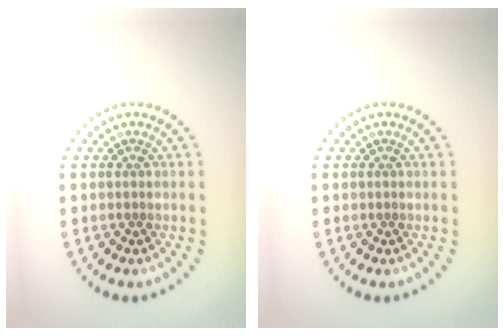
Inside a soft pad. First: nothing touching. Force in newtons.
{"total": 0.0}